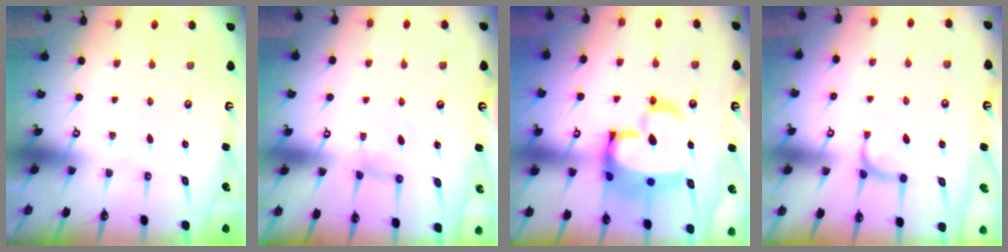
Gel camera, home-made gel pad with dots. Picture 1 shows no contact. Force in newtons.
{"total": 1.0, "press": 0.8, "slide": 0.7}
{"total": 16.7, "press": 16.6, "slide": 2.0}
{"total": 1.0, "press": 0.9, "slide": 0.6}